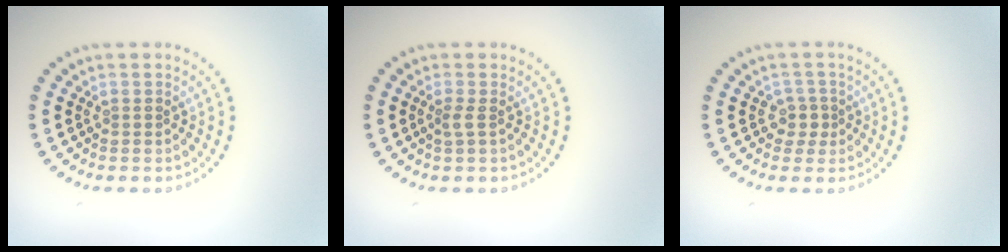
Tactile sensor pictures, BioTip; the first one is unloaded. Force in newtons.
{"total": 0.9, "press": 0.6, "slide": 0.7}
{"total": 1.6, "press": 1.2, "slide": 1.0}